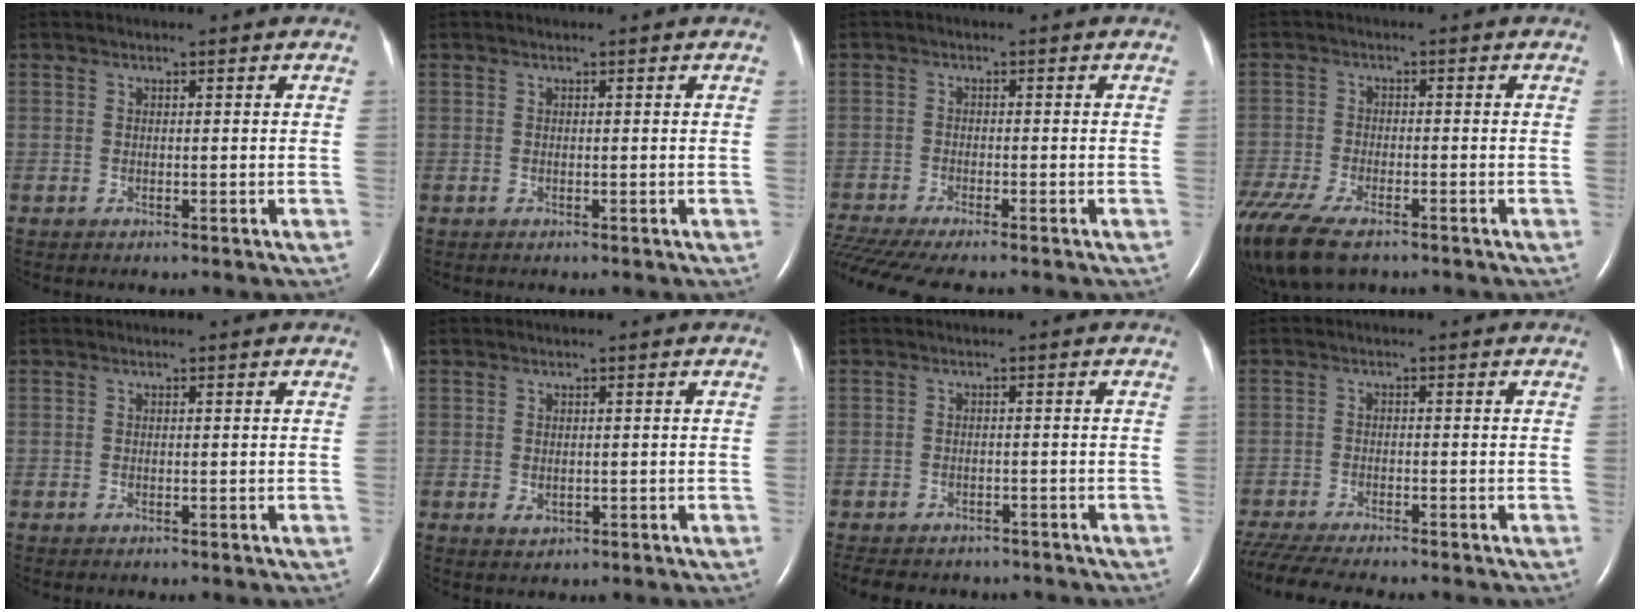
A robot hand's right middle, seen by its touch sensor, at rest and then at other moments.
{"total": 0.0}
{"total": 9.0, "force": [-7.9, 0.1, 4.4], "torque": [-0.079, -0.012, -0.131]}
{"total": 13.0, "force": [-9.4, 4.5, 7.8], "torque": [-0.171, -0.028, -0.155]}
{"total": 0.0}
{"total": 1.4, "force": [-0.3, 1.0, 1.0], "torque": [-0.020, -0.004, 0.002]}
{"total": 11.3, "force": [-9.6, 4.7, 3.8], "torque": [-0.083, -0.003, -0.118]}
{"total": 11.0, "force": [-9.6, 1.2, 5.3], "torque": [-0.090, -0.019, -0.151]}